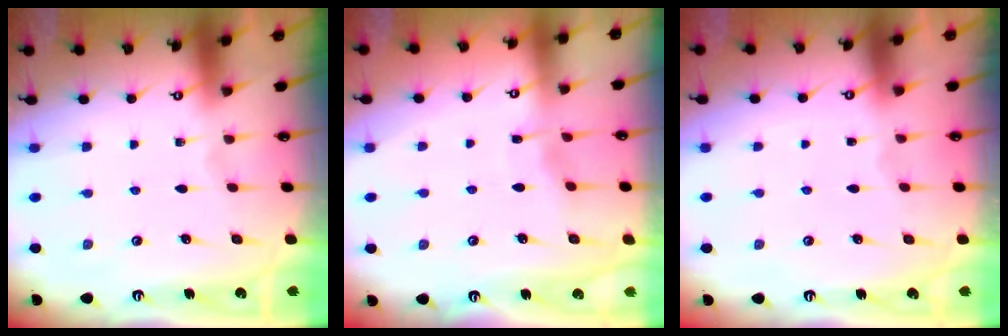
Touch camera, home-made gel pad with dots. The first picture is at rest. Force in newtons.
{"total": 3.5, "press": 3.5, "slide": 0.4}
{"total": 1.2, "press": 1.2, "slide": 0.1}